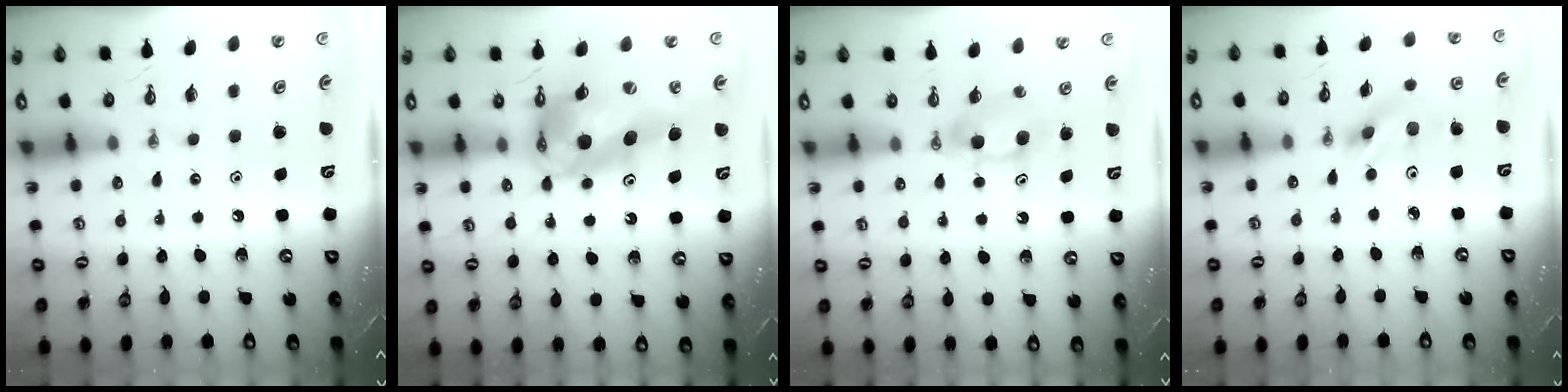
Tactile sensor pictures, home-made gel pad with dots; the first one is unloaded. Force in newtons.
{"total": 18.5, "press": 18.3, "slide": 2.4}
{"total": 5.2, "press": 5.1, "slide": 0.9}
{"total": 4.7, "press": 4.6, "slide": 0.7}